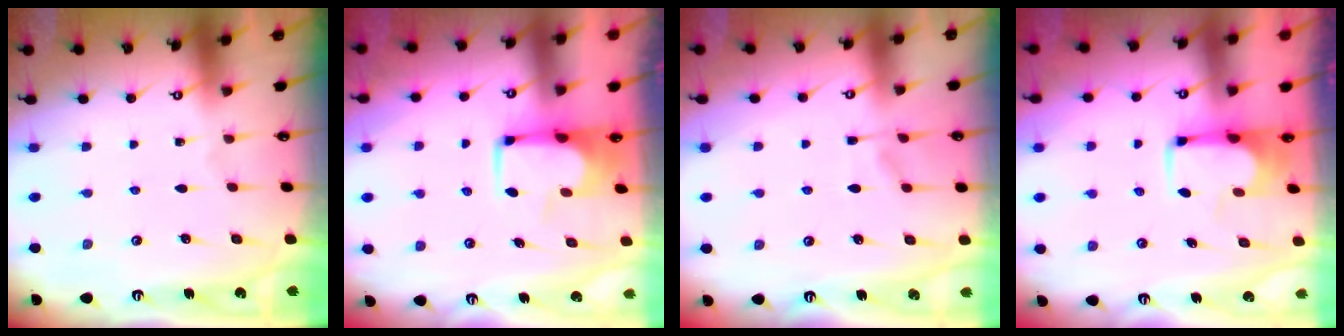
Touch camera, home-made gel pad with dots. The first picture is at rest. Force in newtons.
{"total": 2.0, "press": 2.0, "slide": 0.2}
{"total": 1.3, "press": 0.0, "slide": 1.3}
{"total": 3.4, "press": 3.4, "slide": 0.4}